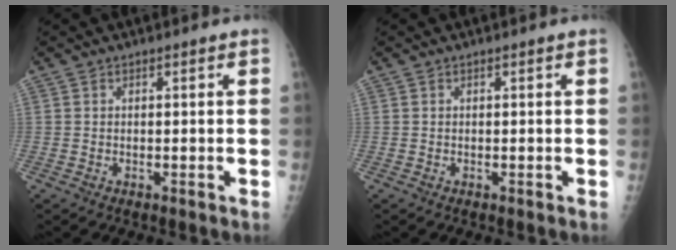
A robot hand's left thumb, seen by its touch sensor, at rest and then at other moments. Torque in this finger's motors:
{"motor_torque": [0.01, 0.01, 0.00, -0.02, 0.00]}